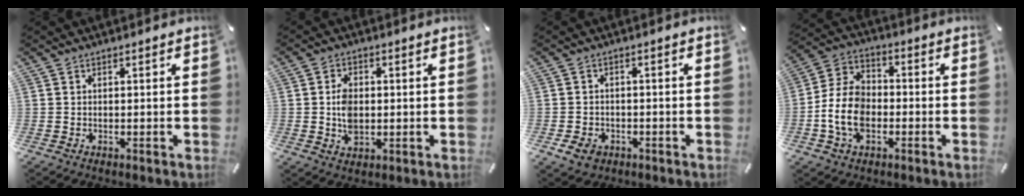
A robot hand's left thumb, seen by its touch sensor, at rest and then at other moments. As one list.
[{"total": 6.2, "force": [-0.2, 4.5, 4.2], "torque": [-0.077, 0.001, -0.008]}, {"total": 4.1, "force": [-2.1, 3.2, 1.6], "torque": [-0.037, 0.007, -0.042]}, {"total": 11.5, "force": [-3.1, 8.3, 7.3], "torque": [-0.177, 0.008, -0.057]}]